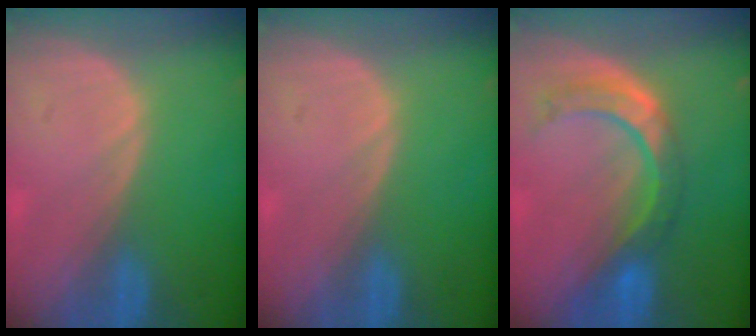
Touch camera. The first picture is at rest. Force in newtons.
{"total": 0.0}
{"total": 8.5, "press": 7.2, "slide": 4.5}